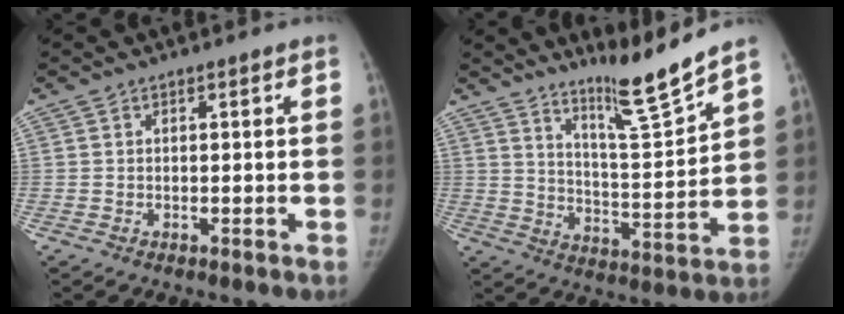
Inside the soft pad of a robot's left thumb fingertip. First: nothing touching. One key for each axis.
{"total": 11.1, "fx": 9.4, "fy": -0.4, "fz": 6.0, "tx": -0.085, "ty": -0.081, "tz": 0.161}